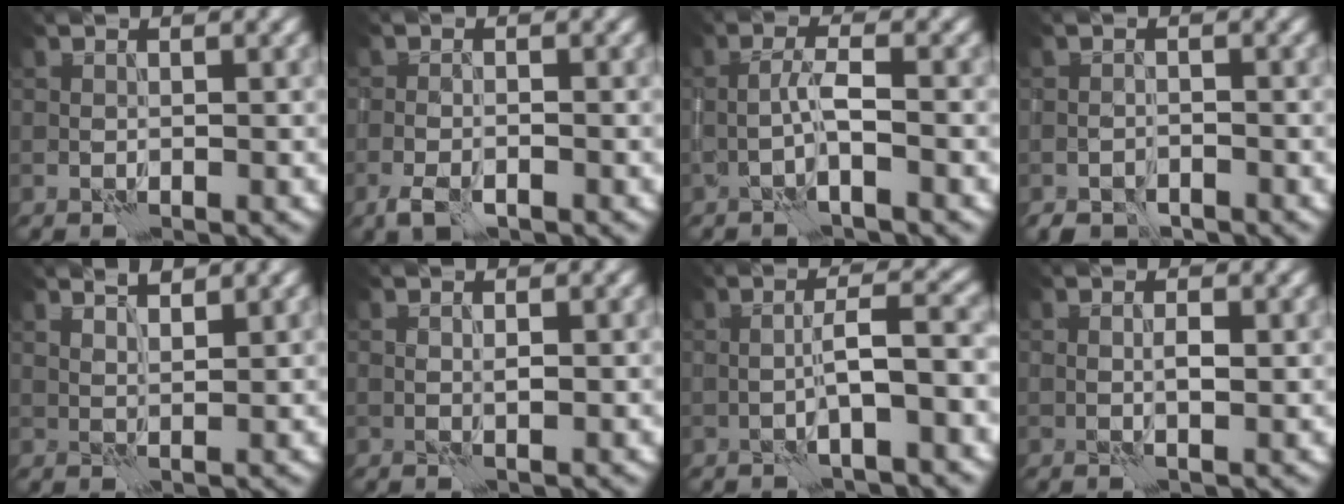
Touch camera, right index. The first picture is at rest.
{"total": 2.0, "force": [-1.3, 0.7, 1.3], "torque": [-0.027, -0.001, -0.027]}
{"total": 1.9, "force": [-0.7, -0.4, 1.7], "torque": [-0.034, 0.011, -0.018]}
{"total": 1.8, "force": [-1.7, 0.6, 0.0], "torque": [0.001, 0.004, -0.031]}
{"total": 2.1, "force": [2.0, -0.5, 0.0], "torque": [0.001, -0.009, 0.040]}
{"total": 0.9, "force": [0.6, -0.6, -0.1], "torque": [0.001, -0.002, 0.015]}
{"total": 2.4, "force": [-0.6, -0.7, 2.3], "torque": [-0.040, 0.015, -0.012]}
{"total": 0.9, "force": [0.6, -0.6, 0.4], "torque": [-0.009, 0.000, 0.014]}